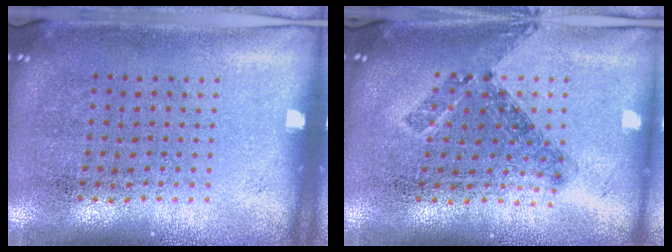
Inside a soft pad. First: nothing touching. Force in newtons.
{"total": 0.8, "press": 0.7, "slide": 0.4}